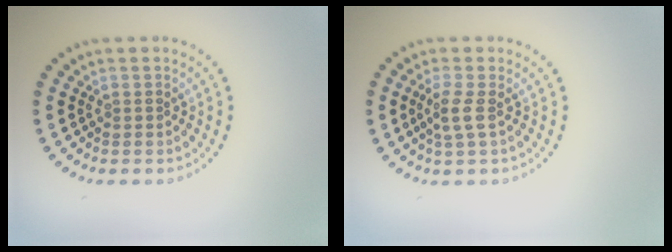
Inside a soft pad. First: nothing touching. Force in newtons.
{"total": 1.8, "press": 1.6, "slide": 0.8}